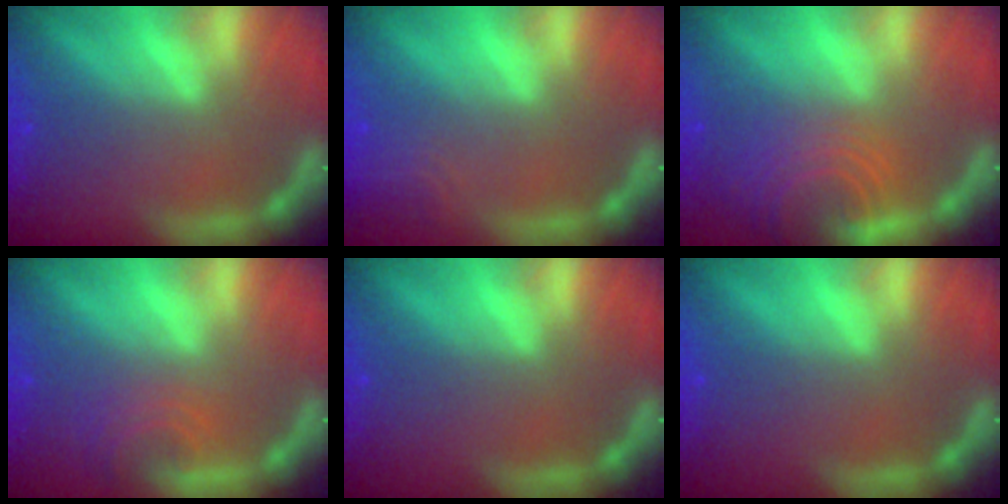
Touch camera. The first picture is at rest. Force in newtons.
{"total": 2.4}
{"total": 7.6}
{"total": 2.9}
{"total": 0.0}
{"total": 0.0}